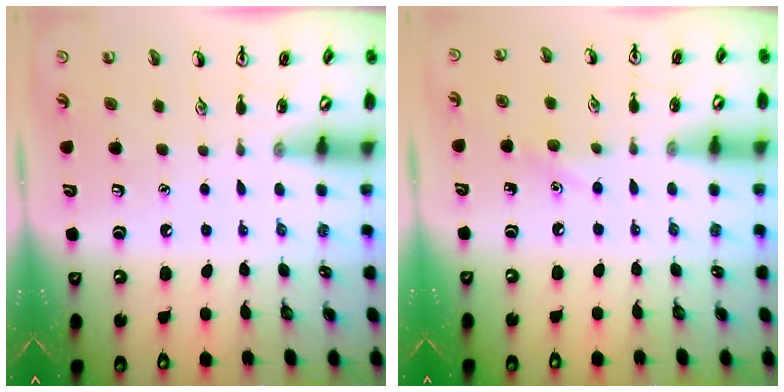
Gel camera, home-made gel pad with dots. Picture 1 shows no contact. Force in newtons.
{"total": 5.8, "press": 5.5, "slide": 2.0}